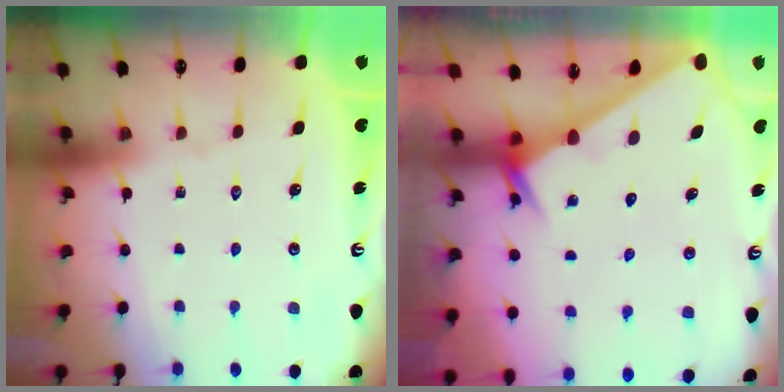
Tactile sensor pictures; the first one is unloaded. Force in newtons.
{"total": 2.3, "press": 2.3, "slide": 0.1}